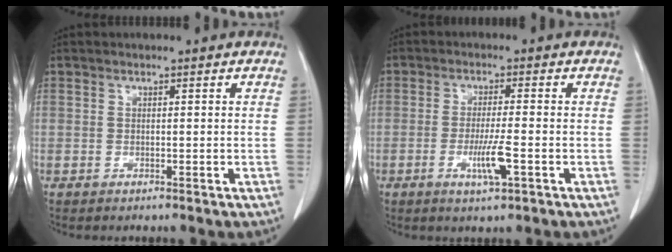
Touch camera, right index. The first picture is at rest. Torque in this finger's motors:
{"motor_torque": [0.11, -0.11, 0.07, 0.05]}